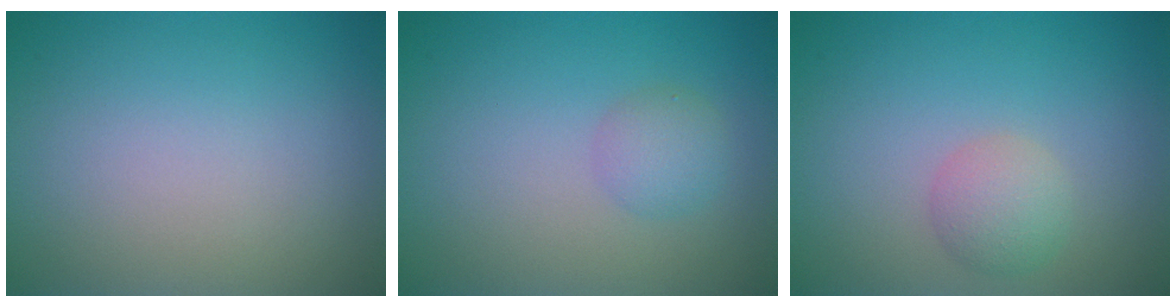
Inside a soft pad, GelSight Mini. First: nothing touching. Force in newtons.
{"total": 1.9, "press": 1.9, "slide": 0.1}
{"total": 2.2, "press": 2.2, "slide": 0.1}